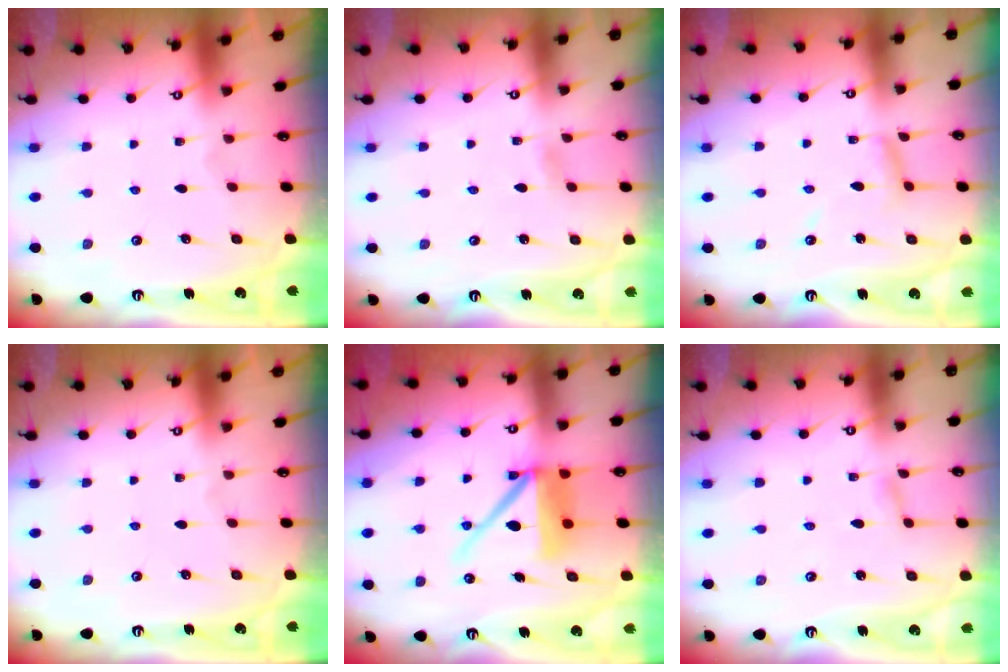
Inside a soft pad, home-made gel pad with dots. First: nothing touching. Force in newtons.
{"total": 2.6, "press": 2.6, "slide": 0.3}
{"total": 6.9, "press": 6.9, "slide": 0.3}
{"total": 0.0}
{"total": 11.7, "press": 11.6, "slide": 1.5}
{"total": 1.1, "press": 1.1, "slide": 0.1}